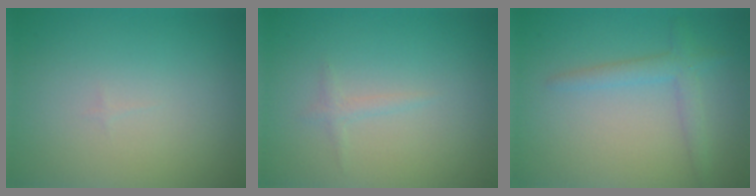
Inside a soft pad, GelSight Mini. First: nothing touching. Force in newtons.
{"total": 0.8, "press": 0.8, "slide": 0.0}
{"total": 1.3, "press": 1.3, "slide": 0.1}